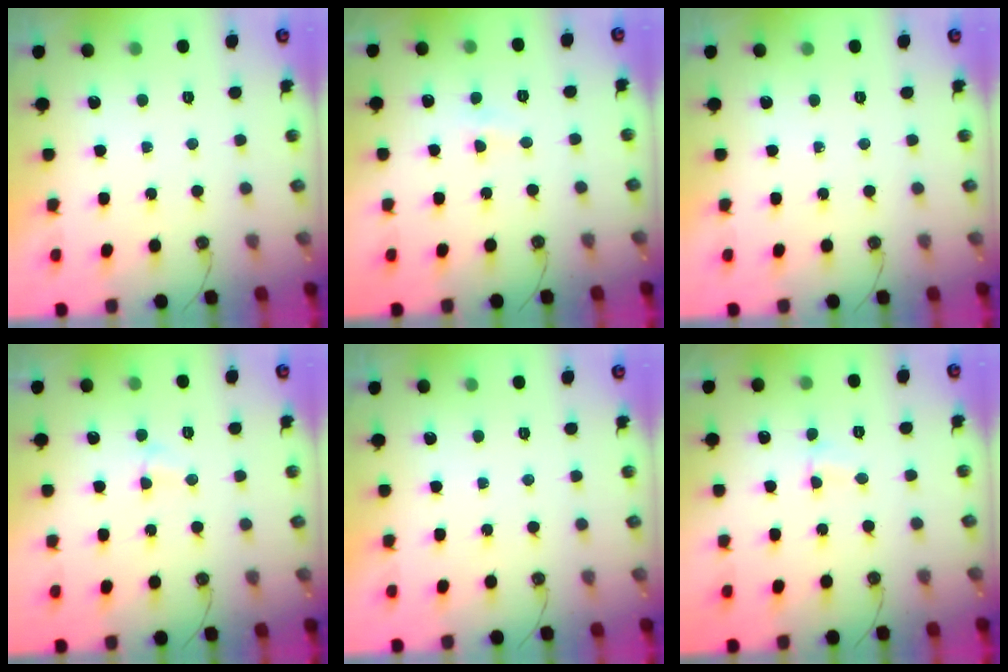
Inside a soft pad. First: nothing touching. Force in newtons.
{"total": 2.4, "press": 2.3, "slide": 0.4}
{"total": 0.0}
{"total": 3.8, "press": 3.8, "slide": 0.5}
{"total": 0.0}
{"total": 1.3, "press": 1.2, "slide": 0.4}